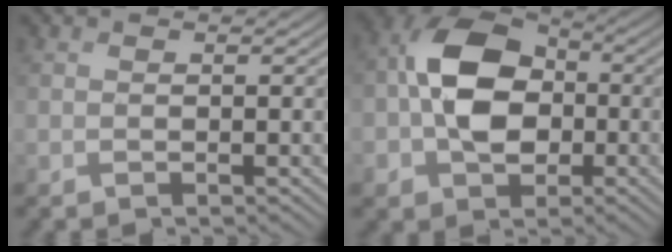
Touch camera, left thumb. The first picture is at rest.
{"total": 10.8, "force": [-0.9, 7.8, 7.4], "torque": [-0.146, 0.012, -0.033]}